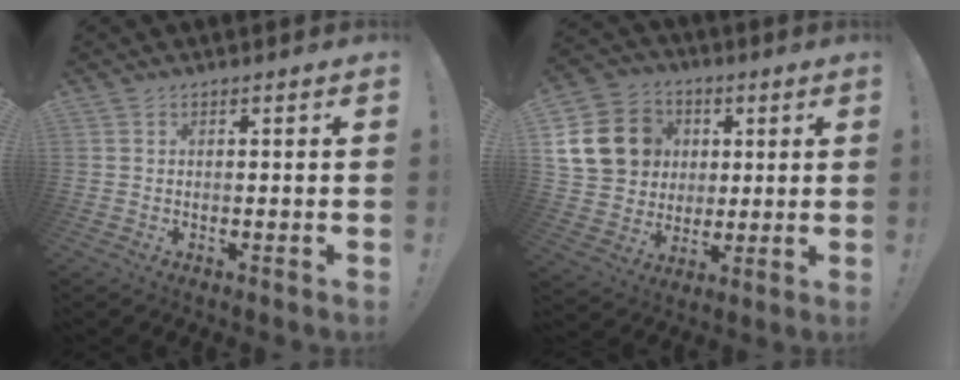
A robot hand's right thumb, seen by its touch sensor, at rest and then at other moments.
{"total": 16.9, "force": [3.9, 14.7, 7.3], "torque": [-0.107, 0.004, 0.101]}